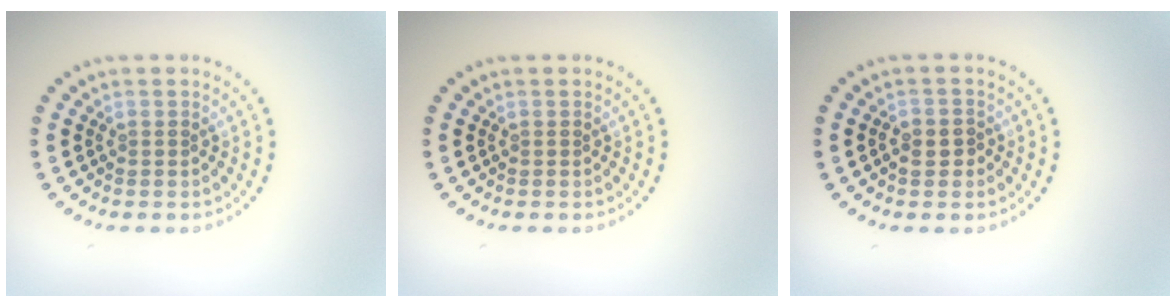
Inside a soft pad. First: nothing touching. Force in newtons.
{"total": 0.0}
{"total": 1.4, "press": 1.4, "slide": 0.4}